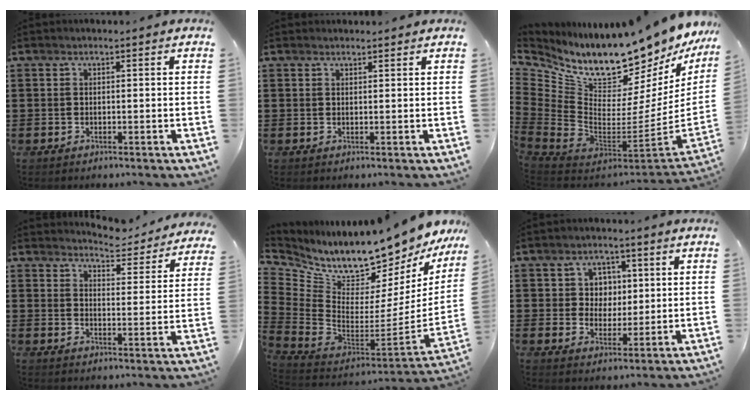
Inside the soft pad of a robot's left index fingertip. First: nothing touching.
{"total": 0.9, "force": [0.9, 0.2, 0.1], "torque": [-0.004, 0.000, 0.018]}
{"total": 12.7, "force": [11.8, 2.2, 4.4], "torque": [-0.114, -0.125, 0.195]}
{"total": 4.7, "force": [4.6, 0.2, 0.5], "torque": [-0.019, -0.039, 0.075]}
{"total": 11.3, "force": [10.9, 1.5, 2.4], "torque": [-0.079, -0.119, 0.181]}
{"total": 4.2, "force": [1.5, 3.7, 1.3], "torque": [-0.037, 0.011, 0.022]}